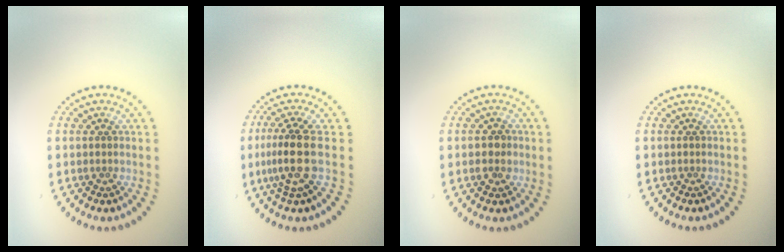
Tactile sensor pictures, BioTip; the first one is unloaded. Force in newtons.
{"total": 3.5, "press": 2.6, "slide": 2.4}
{"total": 1.6, "press": 1.6, "slide": 0.3}
{"total": 0.0}